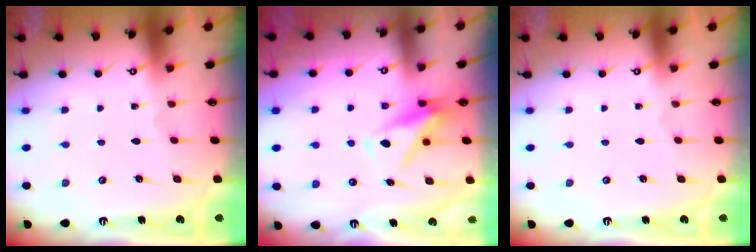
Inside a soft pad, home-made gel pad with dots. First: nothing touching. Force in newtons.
{"total": 7.5, "press": 7.4, "slide": 1.2}
{"total": 0.0}